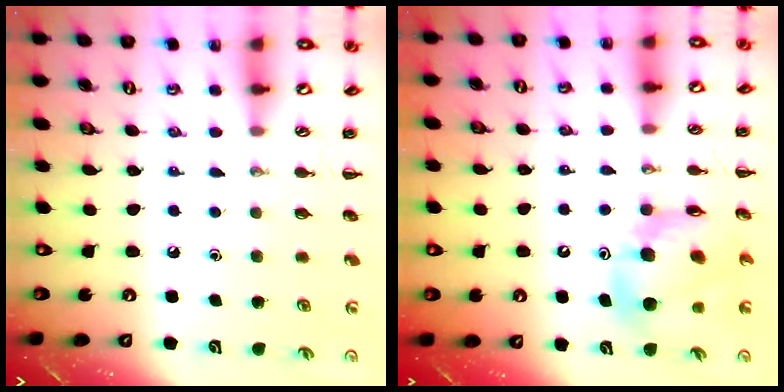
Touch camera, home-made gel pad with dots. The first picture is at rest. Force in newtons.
{"total": 11.2, "press": 10.7, "slide": 3.3}